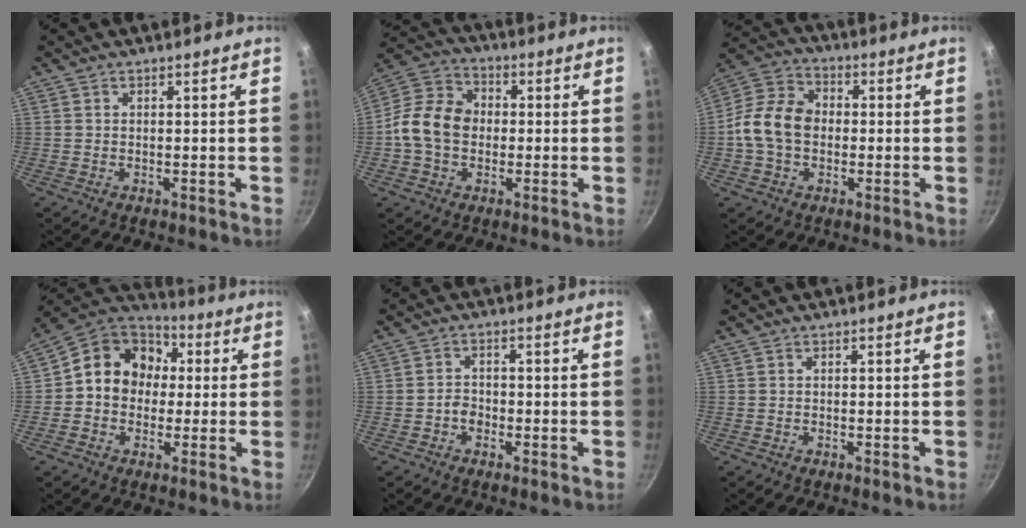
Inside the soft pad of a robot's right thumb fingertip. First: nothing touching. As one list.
[{"total": 11.9, "force": [-1.0, 9.3, 7.4], "torque": [-0.106, 0.028, -0.040]}, {"total": 11.7, "force": [-0.9, 8.8, 7.7], "torque": [-0.119, 0.029, -0.037]}, {"total": 13.7, "force": [1.2, 11.8, 7.0], "torque": [-0.075, 0.032, -0.002]}, {"total": 2.4, "force": [-1.0, 1.8, 1.3], "torque": [-0.014, 0.013, -0.022]}, {"total": 0.0}]